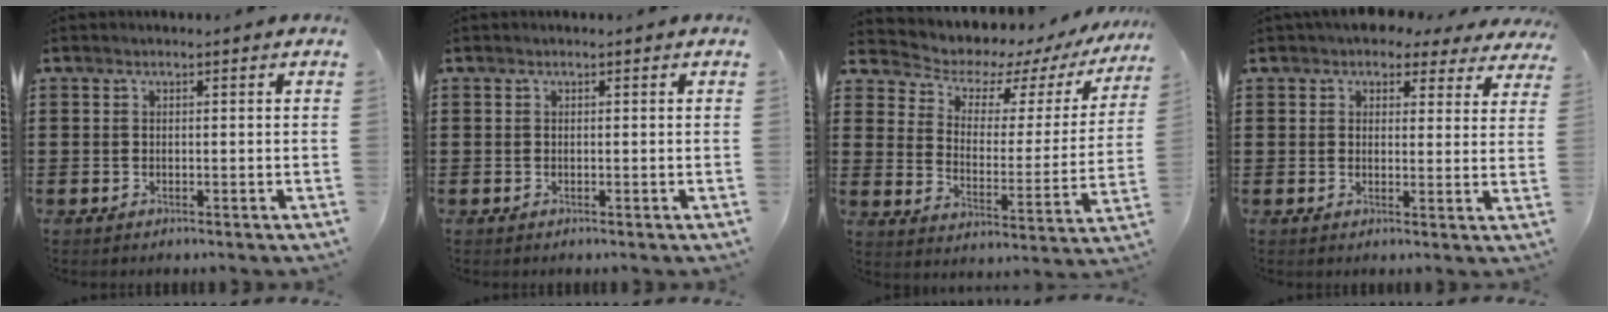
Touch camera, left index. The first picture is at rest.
{"total": 0.0}
{"total": 4.9, "force": [4.2, 2.1, 1.4], "torque": [-0.049, -0.041, 0.064]}
{"total": 3.8, "force": [3.1, 1.7, 1.3], "torque": [-0.034, -0.004, 0.055]}